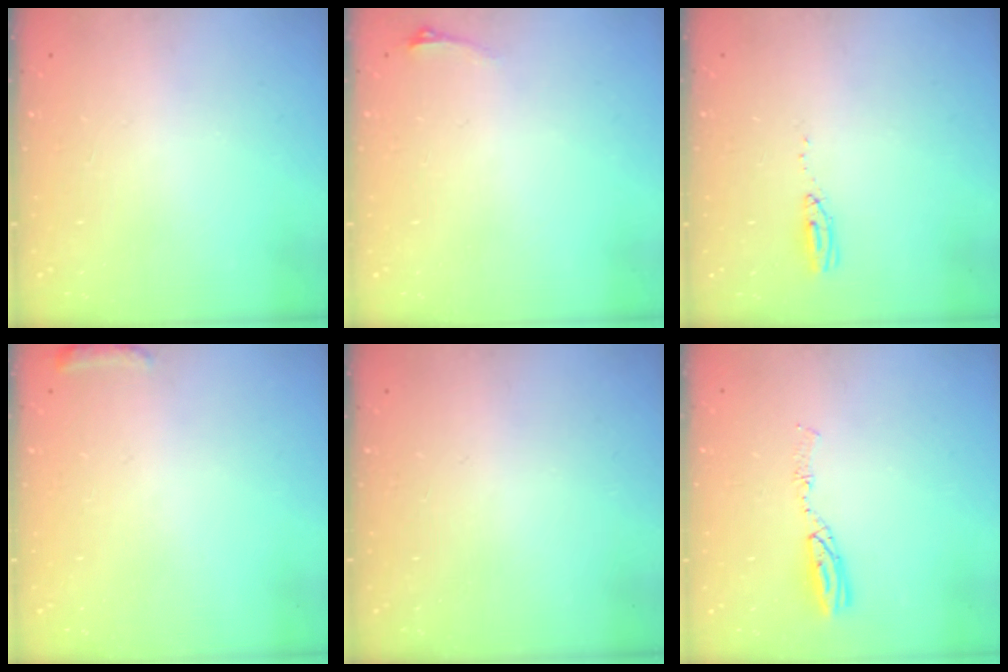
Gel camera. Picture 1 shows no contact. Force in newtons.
{"total": 2.9, "press": 2.6, "slide": 1.5}
{"total": 3.6, "press": 3.3, "slide": 1.5}
{"total": 4.7, "press": 4.6, "slide": 0.9}
{"total": 0.0}
{"total": 5.0, "press": 5.0, "slide": 0.2}